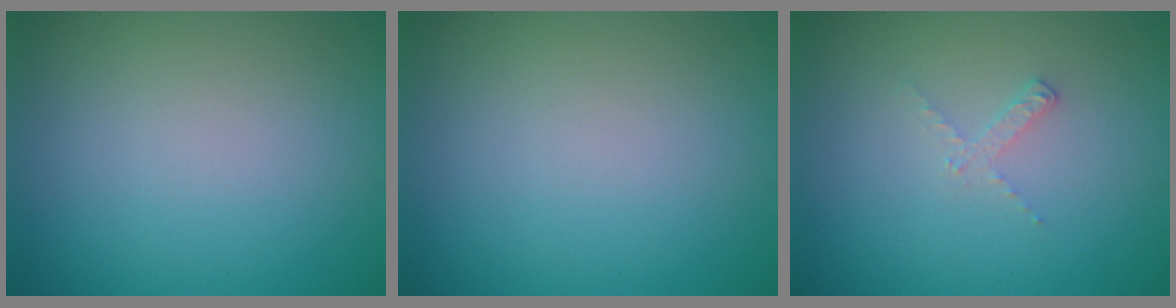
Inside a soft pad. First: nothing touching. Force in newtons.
{"total": 0.0}
{"total": 1.1, "press": 1.1, "slide": 0.2}